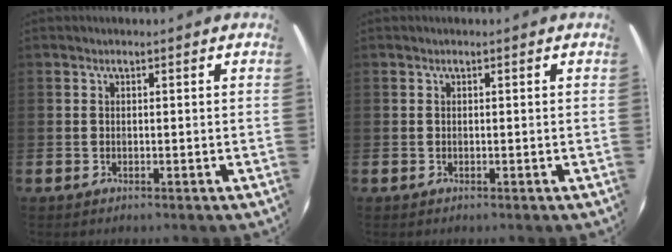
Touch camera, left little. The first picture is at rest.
{"total": 0.0}